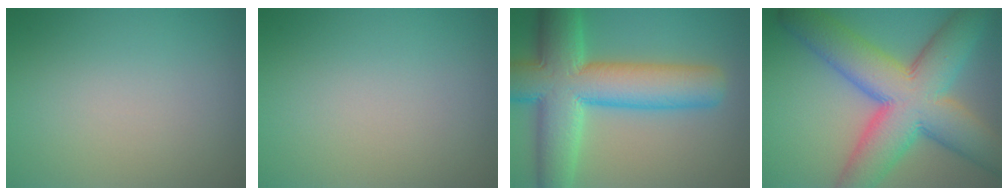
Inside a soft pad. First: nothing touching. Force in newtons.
{"total": 0.0}
{"total": 12.2, "press": 12.2, "slide": 0.6}
{"total": 13.2, "press": 13.2, "slide": 0.4}